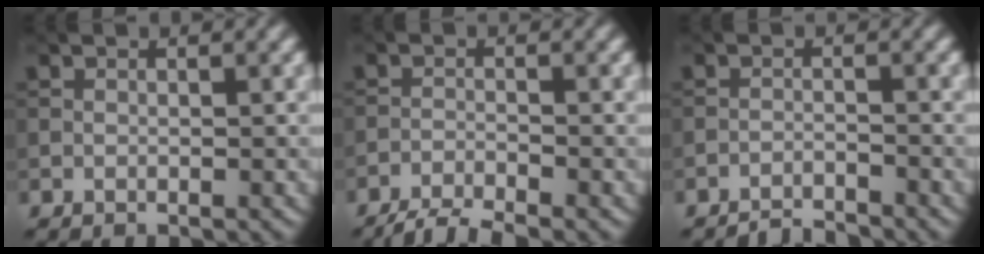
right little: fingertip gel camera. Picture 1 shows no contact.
{"total": 4.5, "force": [-4.0, 0.5, 2.0], "torque": [-0.040, -0.012, -0.081]}
{"total": 2.4, "force": [-2.3, 0.2, 0.4], "torque": [-0.001, 0.001, -0.046]}